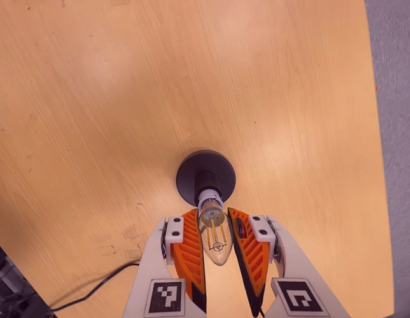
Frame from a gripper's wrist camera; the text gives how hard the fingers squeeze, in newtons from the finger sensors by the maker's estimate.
{"total": 13.6, "left": 12.6, "right": 14.6}